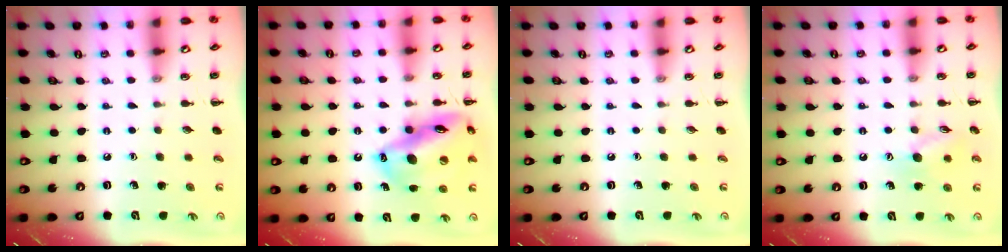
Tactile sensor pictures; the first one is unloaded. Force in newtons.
{"total": 19.1, "press": 18.5, "slide": 4.6}
{"total": 0.0}
{"total": 9.1, "press": 9.0, "slide": 1.1}